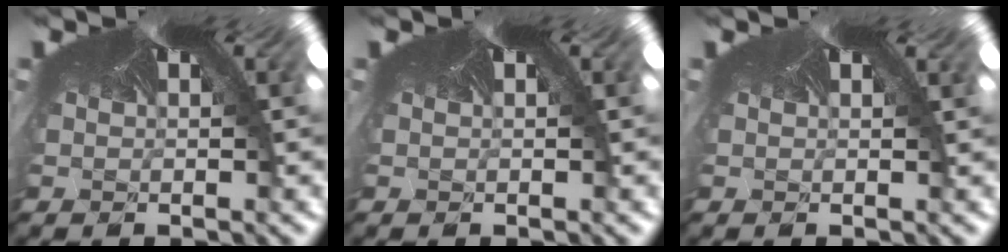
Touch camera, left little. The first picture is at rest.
{"total": 0.0}
{"total": 0.8, "force": [-0.1, -0.5, -0.7], "torque": [0.009, -0.001, -0.005]}